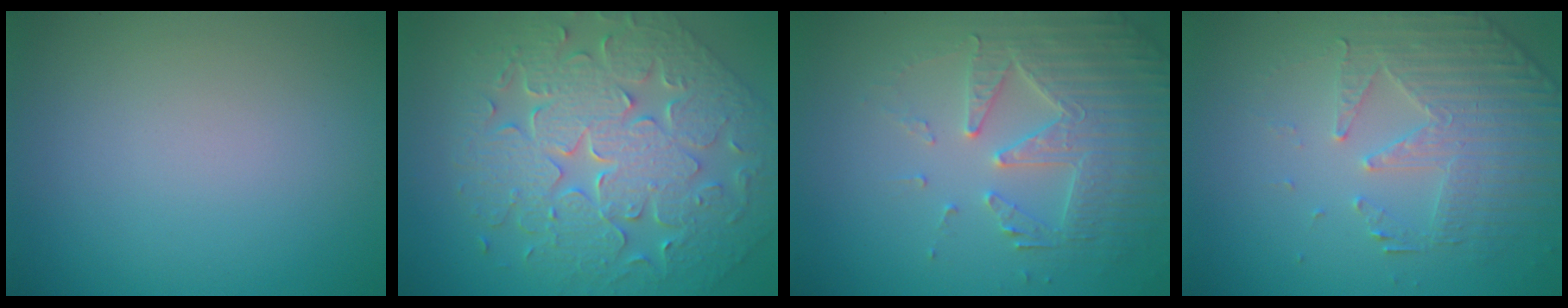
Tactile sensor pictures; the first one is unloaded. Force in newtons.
{"total": 9.0, "press": 7.2, "slide": 5.3}
{"total": 4.8, "press": 4.1, "slide": 2.5}
{"total": 4.8, "press": 3.6, "slide": 3.2}